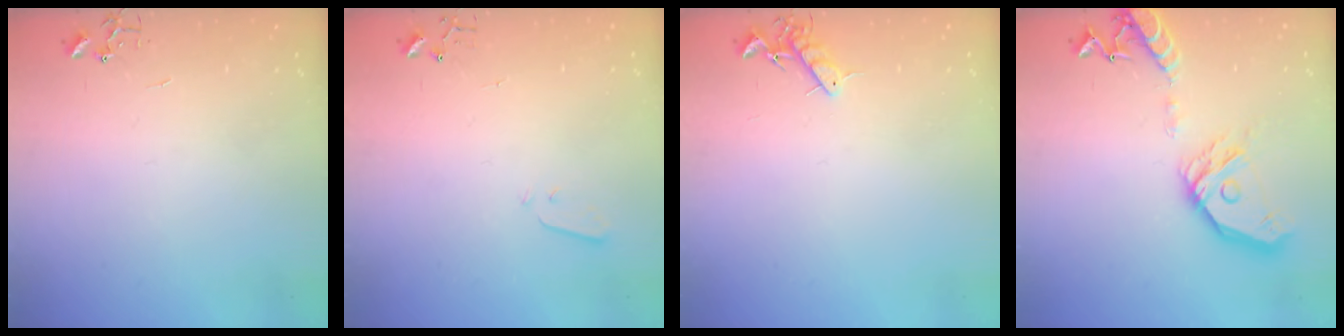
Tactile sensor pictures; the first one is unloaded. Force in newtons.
{"total": 2.1, "press": 2.0, "slide": 0.4}
{"total": 7.2, "press": 7.1, "slide": 1.1}
{"total": 17.9, "press": 17.7, "slide": 2.6}